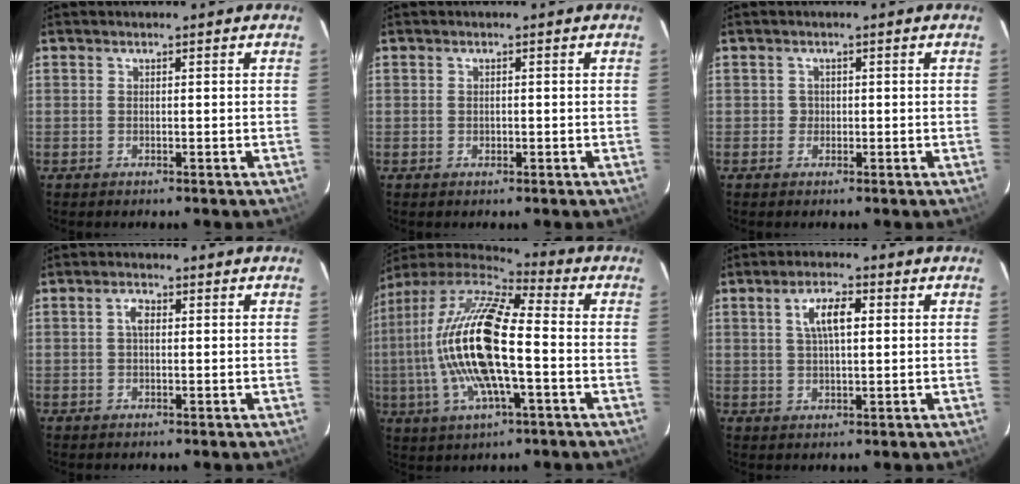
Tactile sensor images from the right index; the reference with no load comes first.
{"total": 0.8, "force": [-0.2, 0.6, 0.5], "torque": [-0.009, 0.002, -0.002]}
{"total": 1.3, "force": [-0.4, 1.2, -0.1], "torque": [0.004, 0.004, -0.005]}
{"total": 2.1, "force": [0.3, 1.2, 1.7], "torque": [-0.034, 0.008, 0.004]}
{"total": 19.9, "force": [-1.9, 5.2, 19.1], "torque": [-0.356, -0.008, -0.045]}
{"total": 5.9, "force": [1.6, 2.2, 5.2], "torque": [-0.097, 0.012, 0.031]}